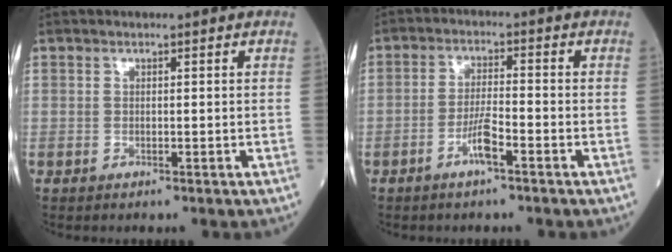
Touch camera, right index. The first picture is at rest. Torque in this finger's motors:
{"motor_torque": [0.78, -0.36, 0.27, 0.07]}